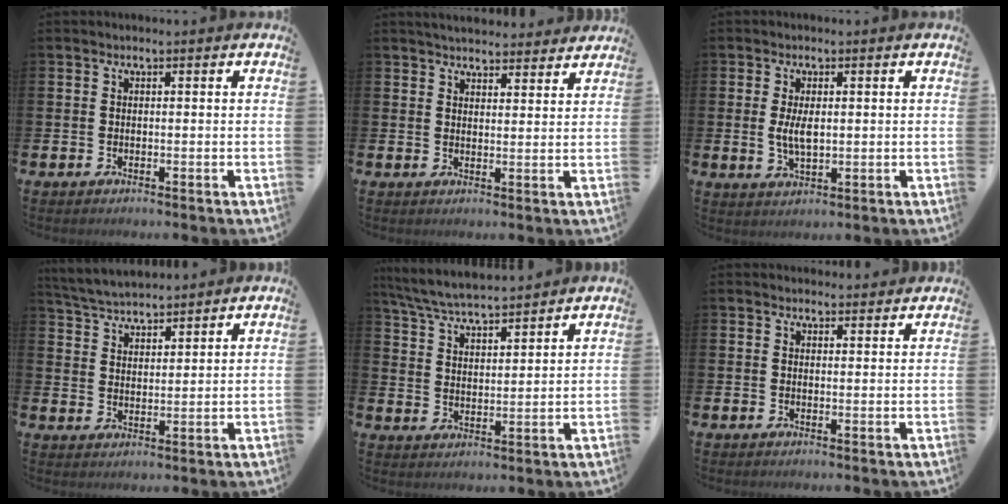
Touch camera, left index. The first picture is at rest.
{"total": 3.8, "force": [3.7, 0.6, 0.2], "torque": [-0.006, -0.023, 0.067]}
{"total": 3.8, "force": [0.5, 1.7, 3.3], "torque": [-0.056, 0.000, 0.006]}
{"total": 4.2, "force": [4.1, 0.5, 0.1], "torque": [-0.027, -0.022, 0.075]}
{"total": 6.1, "force": [5.9, 0.5, 1.2], "torque": [-0.051, -0.030, 0.107]}
{"total": 1.8, "force": [1.7, 0.5, -0.1], "torque": [0.009, -0.006, 0.030]}